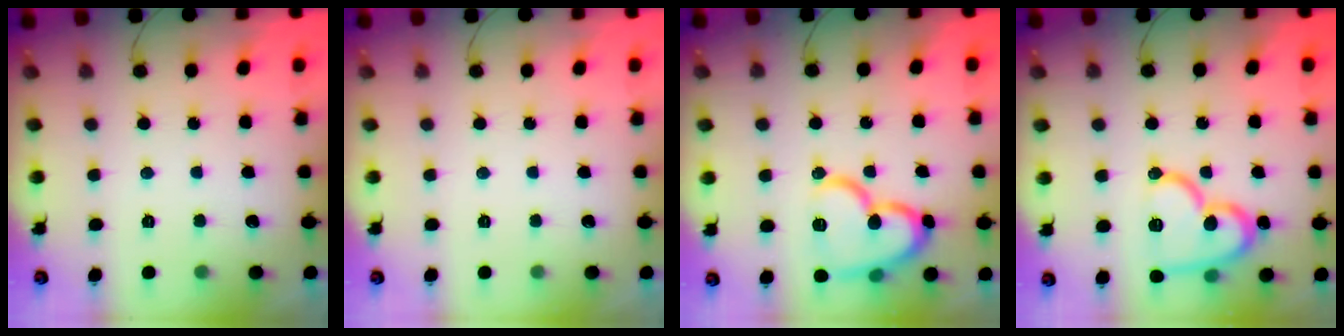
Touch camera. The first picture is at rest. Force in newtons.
{"total": 0.0}
{"total": 16.7, "press": 16.6, "slide": 1.9}
{"total": 17.9, "press": 17.8, "slide": 1.7}